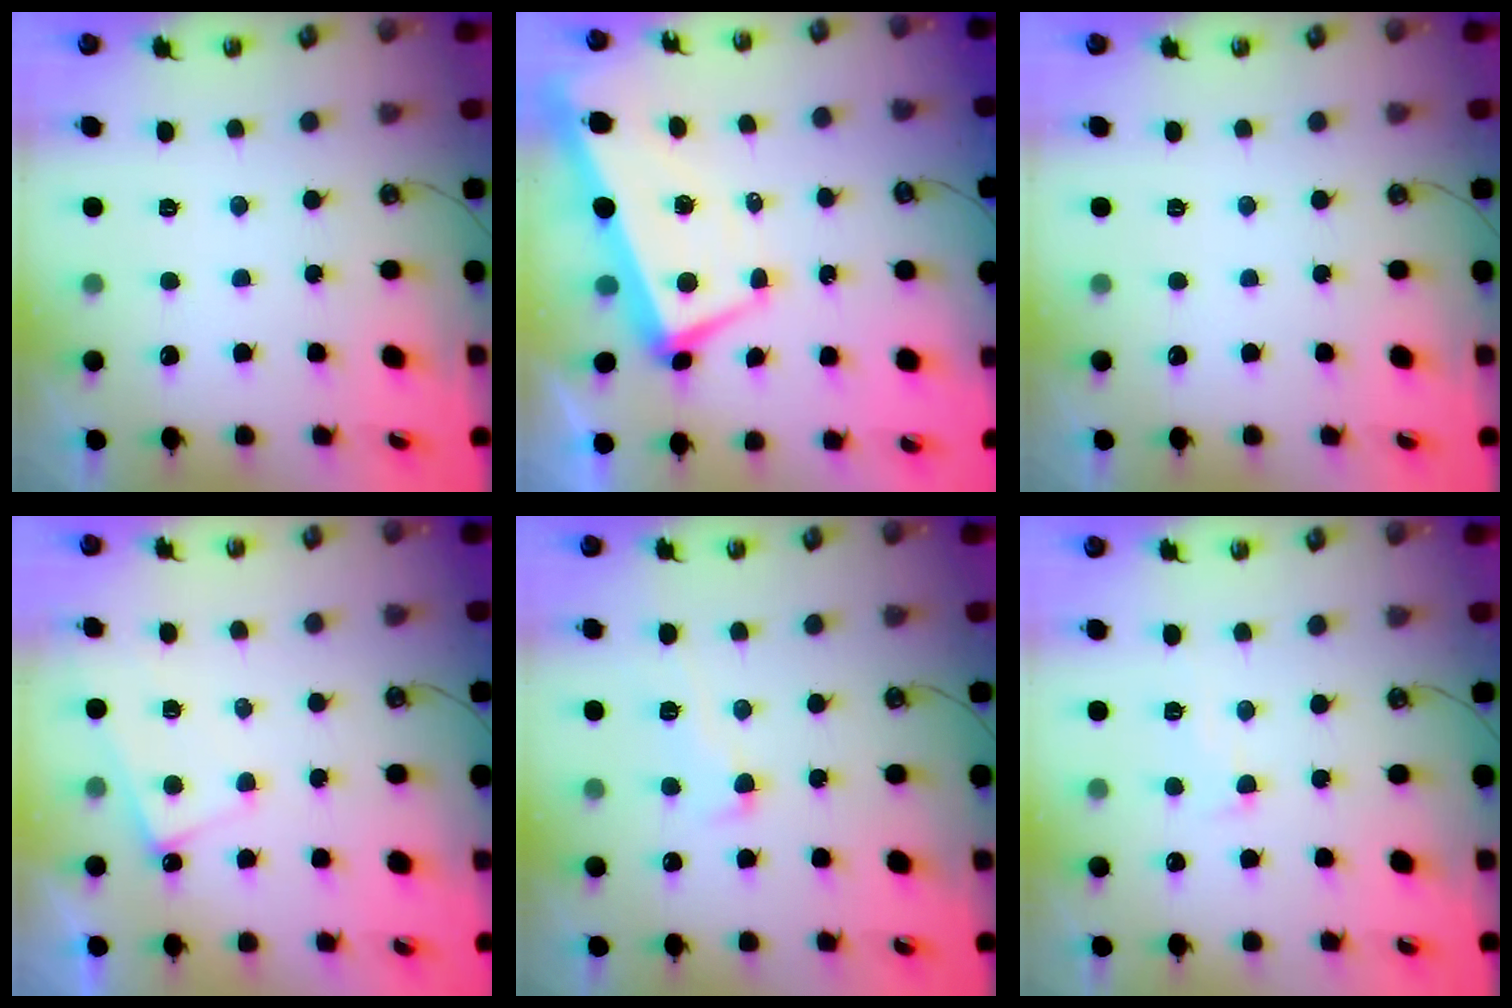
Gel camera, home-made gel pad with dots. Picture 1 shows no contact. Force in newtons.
{"total": 2.0, "press": 1.6, "slide": 1.2}
{"total": 0.0}
{"total": 4.4, "press": 4.4, "slide": 0.4}
{"total": 1.8, "press": 1.3, "slide": 1.2}
{"total": 0.7, "press": 0.3, "slide": 0.6}